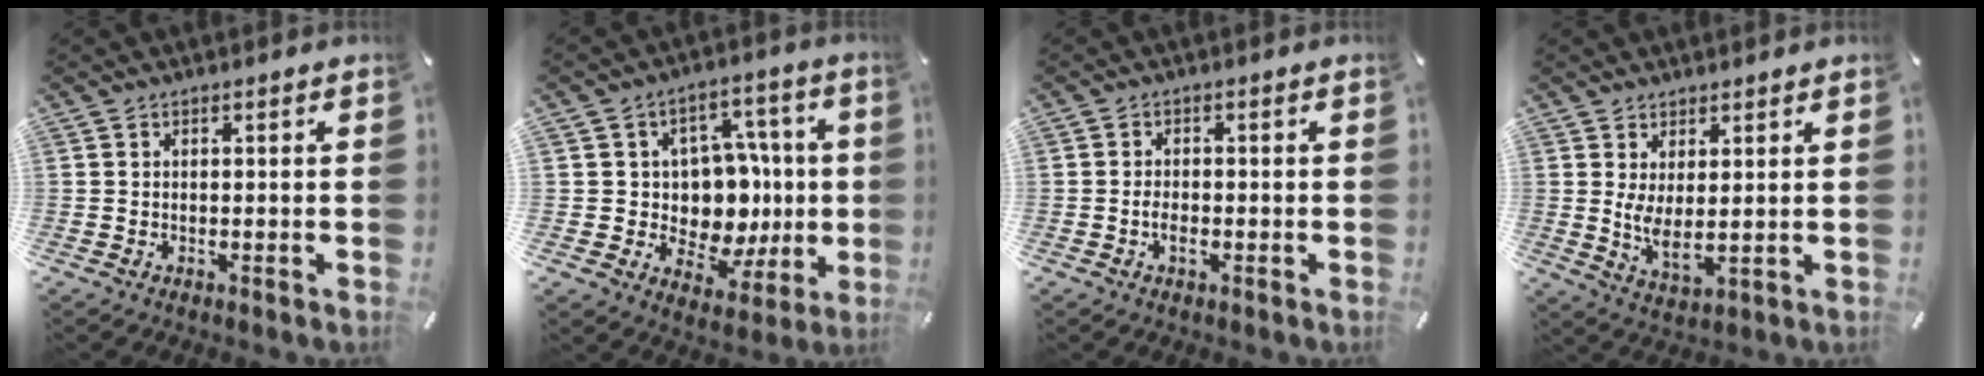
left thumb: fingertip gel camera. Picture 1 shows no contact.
{"total": 12.2, "force": [0.8, 11.1, 5.0], "torque": [-0.058, -0.016, 0.028]}
{"total": 2.5, "force": [-1.0, 1.3, 1.9], "torque": [-0.040, 0.002, -0.019]}
{"total": 5.7, "force": [1.6, 2.3, 5.0], "torque": [-0.114, -0.021, 0.025]}